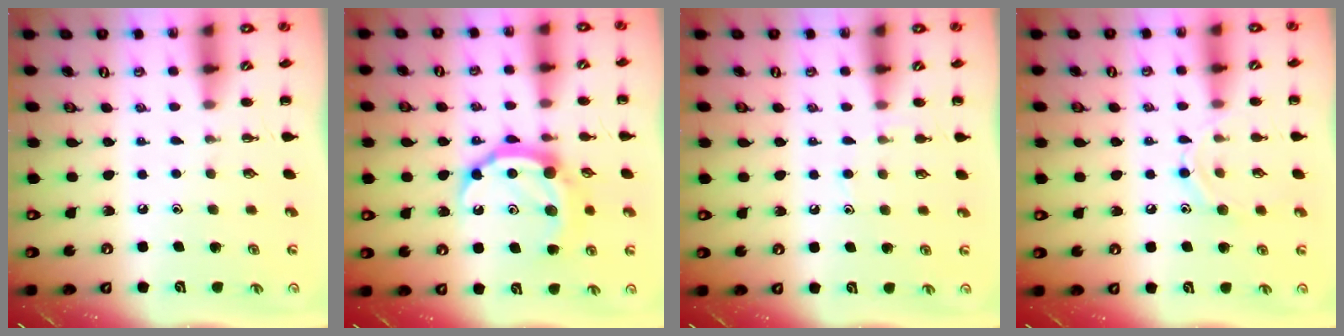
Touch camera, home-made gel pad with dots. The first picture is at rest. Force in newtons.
{"total": 12.4, "press": 12.4, "slide": 0.8}
{"total": 5.9, "press": 5.7, "slide": 1.8}
{"total": 8.2, "press": 8.1, "slide": 1.1}